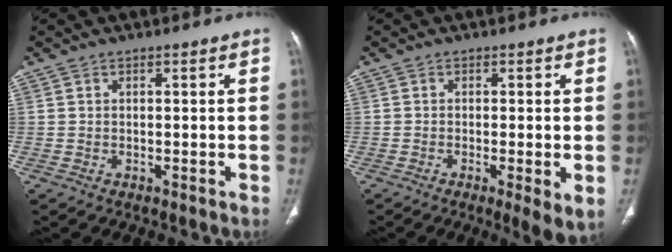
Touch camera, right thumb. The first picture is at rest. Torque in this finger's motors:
{"motor_torque": [-0.01, 0.35, 0.01, -0.14, 0.03]}